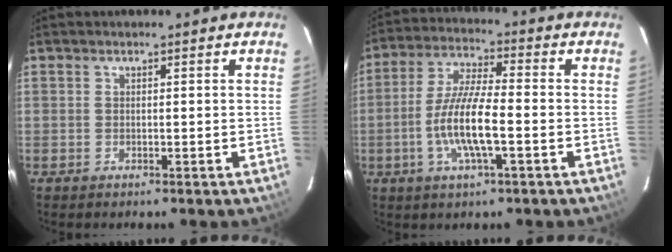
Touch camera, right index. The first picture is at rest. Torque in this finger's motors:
{"motor_torque": [1.53, -0.61, 0.94, 0.18]}